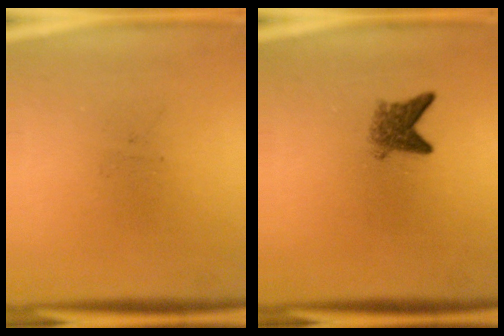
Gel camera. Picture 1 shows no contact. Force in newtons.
{"total": 3.1}